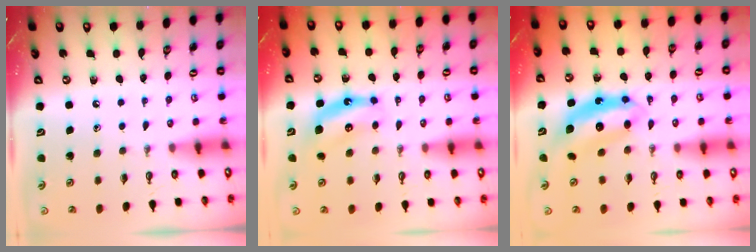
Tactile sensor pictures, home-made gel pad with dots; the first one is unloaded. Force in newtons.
{"total": 6.9, "press": 6.9, "slide": 0.5}
{"total": 7.7, "press": 7.7, "slide": 0.3}